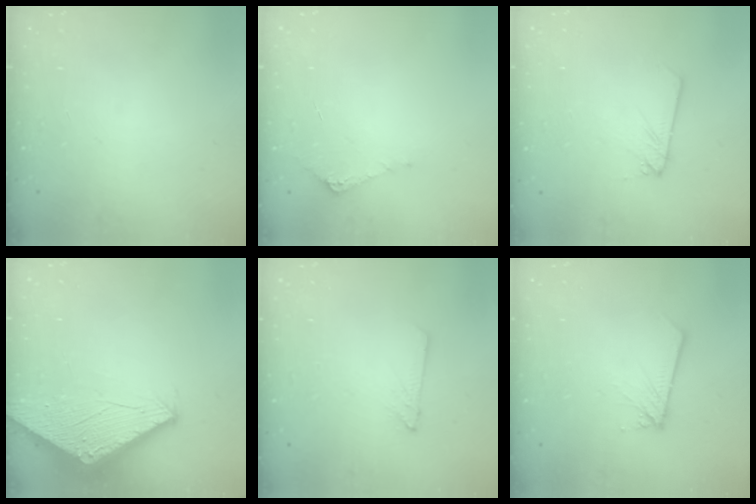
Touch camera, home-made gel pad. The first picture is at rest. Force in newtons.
{"total": 5.1, "press": 5.0, "slide": 0.7}
{"total": 2.3, "press": 2.3, "slide": 0.1}
{"total": 2.8, "press": 2.8, "slide": 0.1}
{"total": 2.4, "press": 2.4, "slide": 0.2}
{"total": 2.7, "press": 2.7, "slide": 0.2}